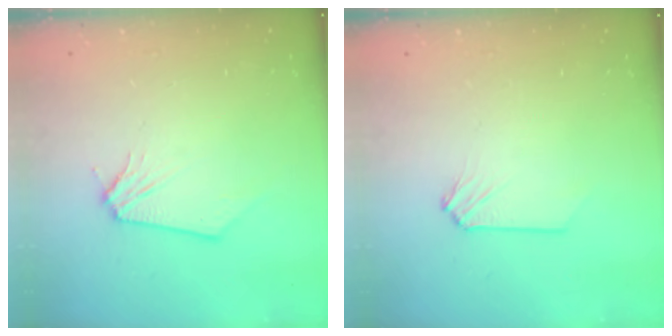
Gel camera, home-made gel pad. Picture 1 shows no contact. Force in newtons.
{"total": 0.0}